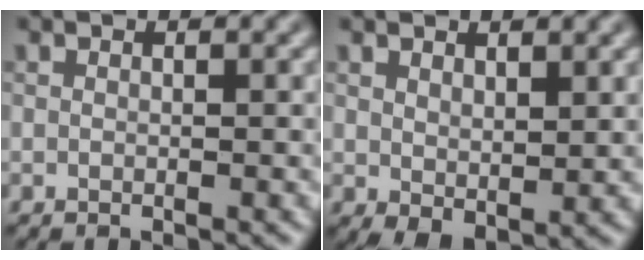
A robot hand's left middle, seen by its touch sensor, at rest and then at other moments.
{"total": 2.4, "force": [1.0, 1.3, 1.7], "torque": [-0.035, -0.009, 0.025]}